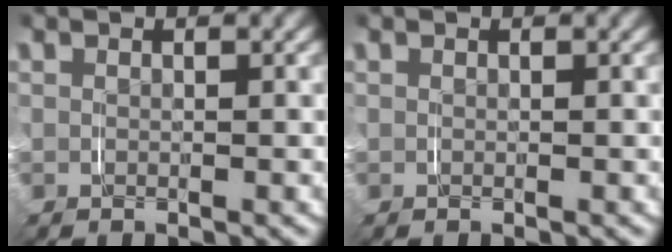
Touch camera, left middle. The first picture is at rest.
{"total": 0.0}